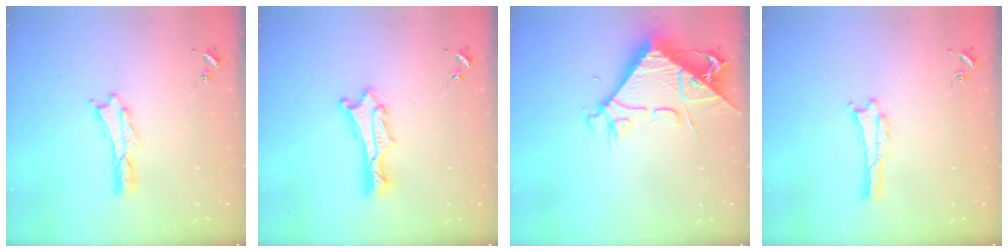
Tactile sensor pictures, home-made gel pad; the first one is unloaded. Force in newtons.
{"total": 2.4, "press": 2.4, "slide": 0.3}
{"total": 9.8, "press": 9.7, "slide": 1.1}
{"total": 0.0}